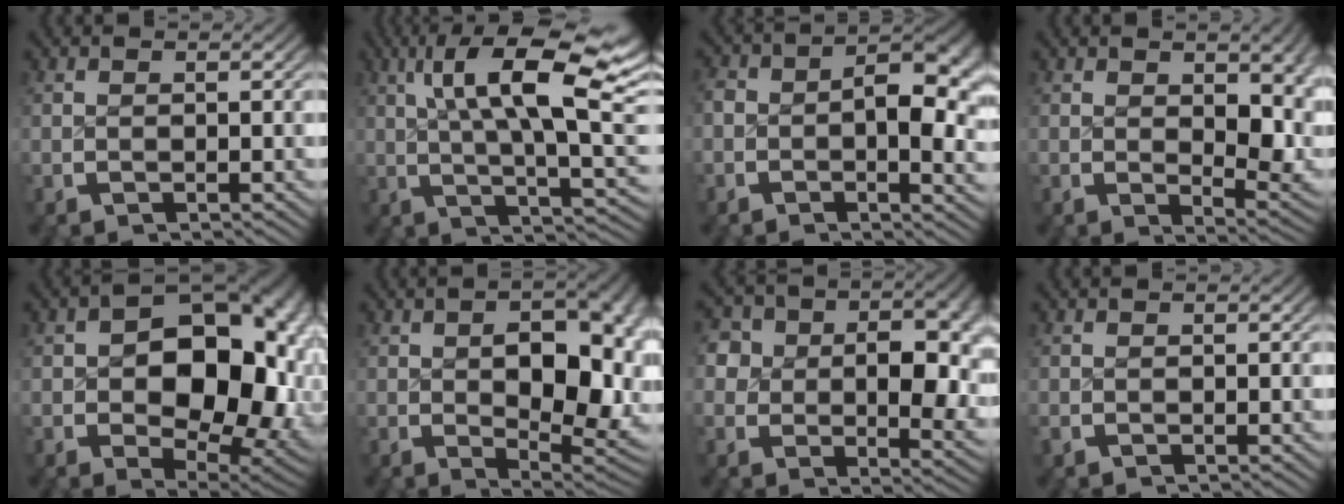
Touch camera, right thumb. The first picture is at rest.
{"total": 12.2, "force": [3.1, 5.0, 10.6], "torque": [-0.150, 0.008, 0.046]}
{"total": 6.5, "force": [0.1, 3.6, 5.4], "torque": [-0.062, -0.012, -0.003]}
{"total": 4.8, "force": [0.8, 2.3, 4.1], "torque": [-0.049, -0.021, 0.023]}
{"total": 16.8, "force": [-0.5, 10.6, 12.9], "torque": [-0.201, -0.055, 0.016]}
{"total": 9.1, "force": [-0.2, 4.6, 7.9], "torque": [-0.117, -0.035, 0.014]}
{"total": 9.3, "force": [0.7, 6.7, 6.4], "torque": [-0.105, -0.035, 0.020]}
{"total": 0.5, "force": [-0.3, 0.4, 0.1], "torque": [-0.006, -0.005, -0.006]}